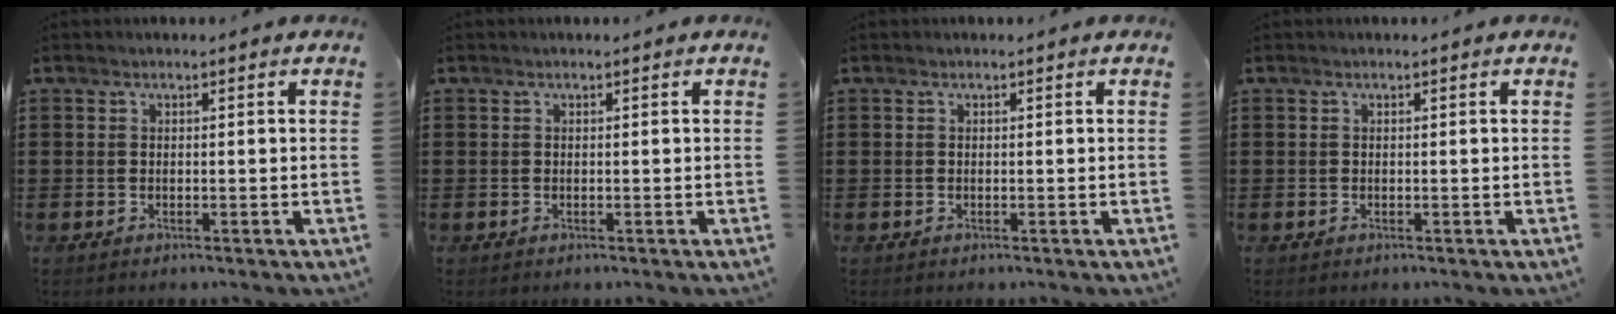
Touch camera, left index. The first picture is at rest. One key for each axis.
{"total": 0.0}
{"total": 0.0}
{"total": 0.0}